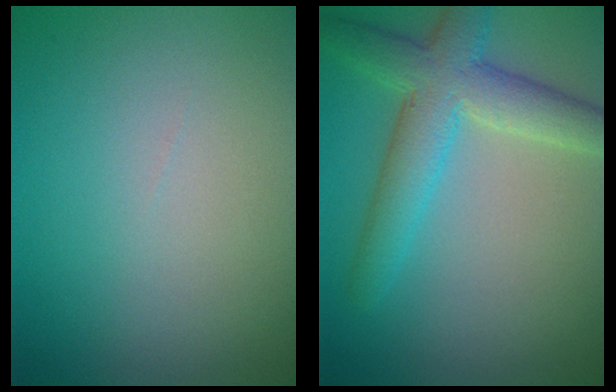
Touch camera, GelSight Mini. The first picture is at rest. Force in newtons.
{"total": 5.5, "press": 5.5, "slide": 0.2}